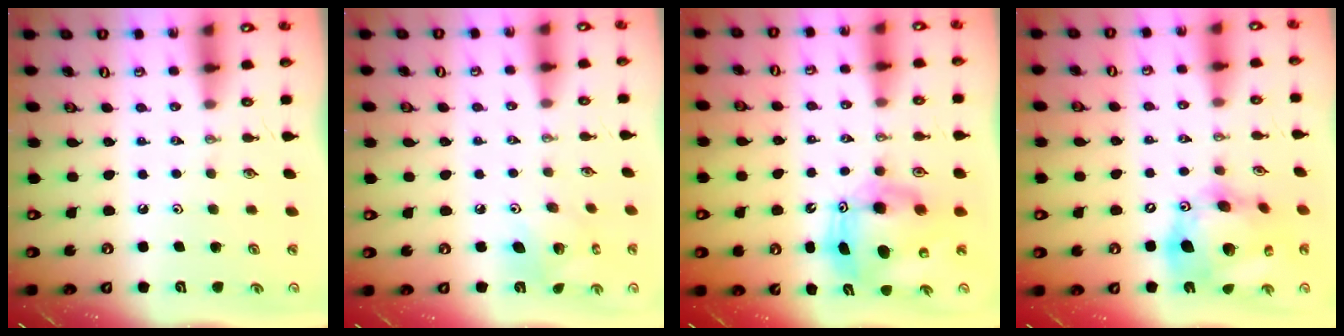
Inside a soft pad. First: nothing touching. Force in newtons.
{"total": 7.2, "press": 7.2, "slide": 0.3}
{"total": 11.7, "press": 11.7, "slide": 0.8}
{"total": 20.6, "press": 20.4, "slide": 2.8}